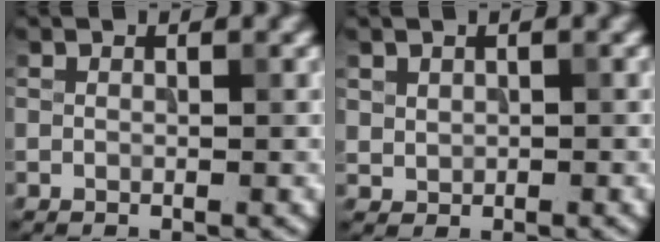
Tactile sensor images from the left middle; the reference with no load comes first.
{"total": 0.9, "force": [0.4, 0.8, 0.2], "torque": [-0.003, -0.004, 0.014]}